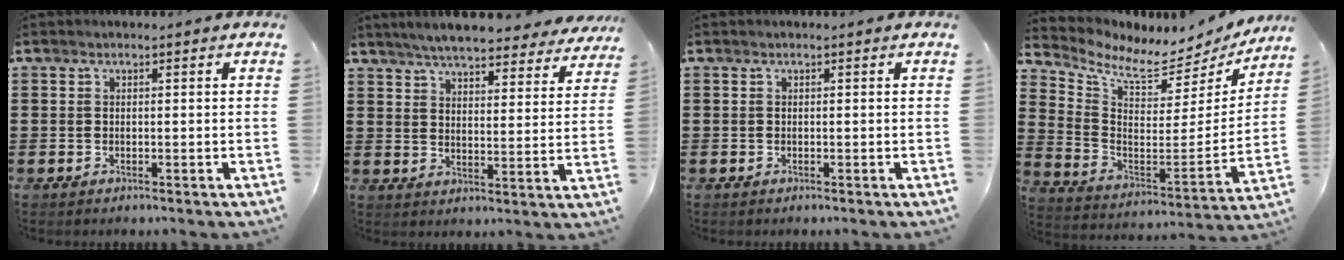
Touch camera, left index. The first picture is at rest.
{"total": 5.9, "force": [5.7, 0.0, 1.7], "torque": [-0.057, -0.028, 0.100]}
{"total": 0.0}
{"total": 6.9, "force": [6.0, 1.7, 3.0], "torque": [-0.085, -0.056, 0.099]}